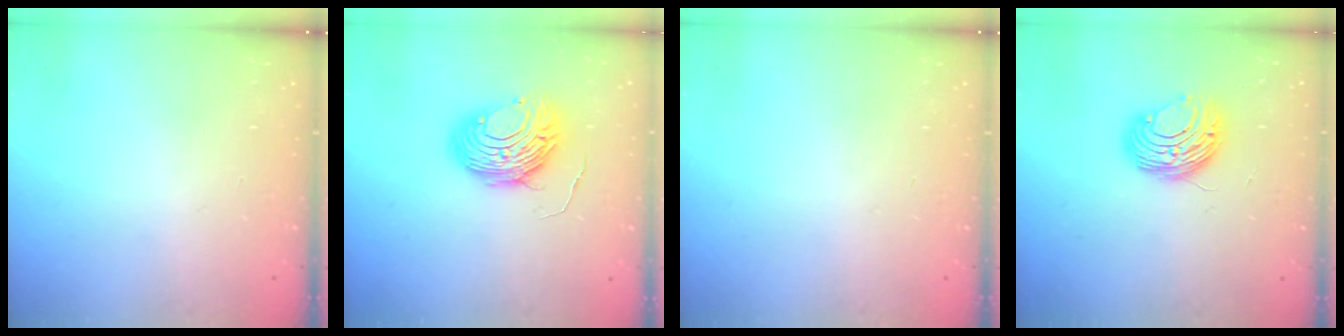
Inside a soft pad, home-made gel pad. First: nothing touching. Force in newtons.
{"total": 10.9, "press": 10.8, "slide": 1.1}
{"total": 0.0}
{"total": 10.0, "press": 10.0, "slide": 0.7}